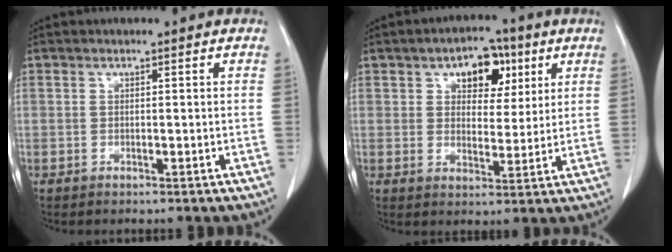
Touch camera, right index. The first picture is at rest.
{"total": 8.0, "force": [3.7, 4.8, 5.2], "torque": [-0.068, 0.020, 0.057]}